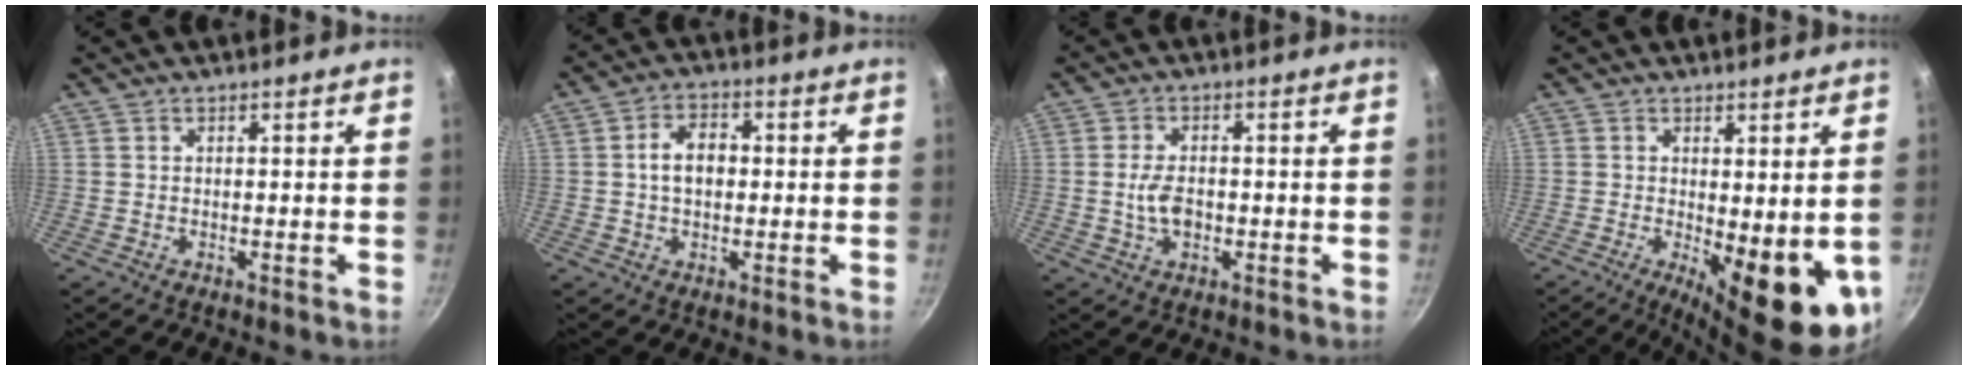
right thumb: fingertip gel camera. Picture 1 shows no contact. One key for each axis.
{"total": 6.2, "fx": 0.2, "fy": 4.2, "fz": 4.5, "tx": -0.057, "ty": 0.017, "tz": -0.002}
{"total": 5.1, "fx": -0.7, "fy": 3.1, "fz": 4.0, "tx": -0.066, "ty": 0.006, "tz": -0.016}
{"total": 12.5, "fx": -1.7, "fy": 4.3, "fz": 11.6, "tx": -0.129, "ty": -0.019, "tz": -0.010}